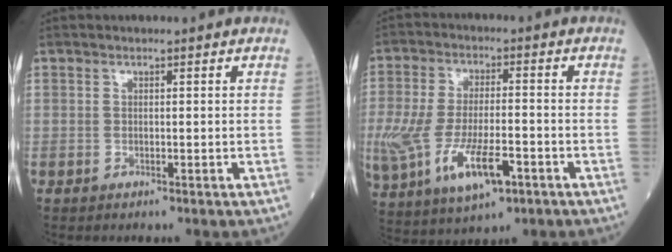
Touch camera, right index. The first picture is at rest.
{"total": 15.5, "force": [-5.5, 5.8, 13.2], "torque": [-0.305, -0.019, -0.088]}